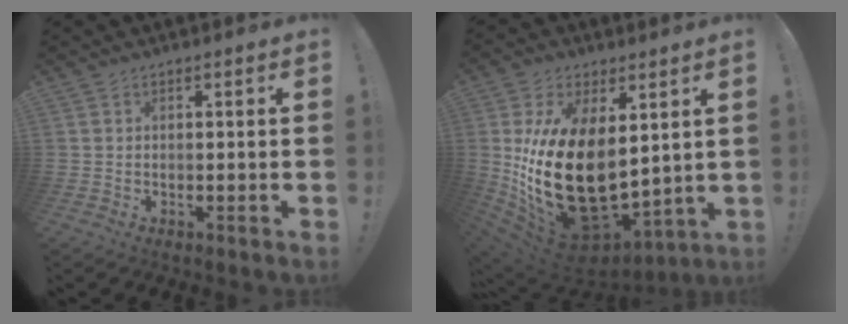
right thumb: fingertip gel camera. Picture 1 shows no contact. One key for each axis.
{"total": 27.0, "fx": 0.9, "fy": 16.5, "fz": 21.4, "tx": -0.424, "ty": -0.028, "tz": 0.040}